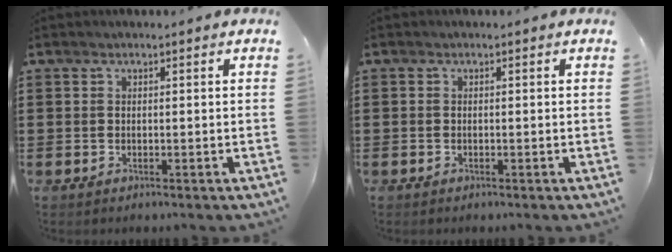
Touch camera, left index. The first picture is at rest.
{"total": 0.0}